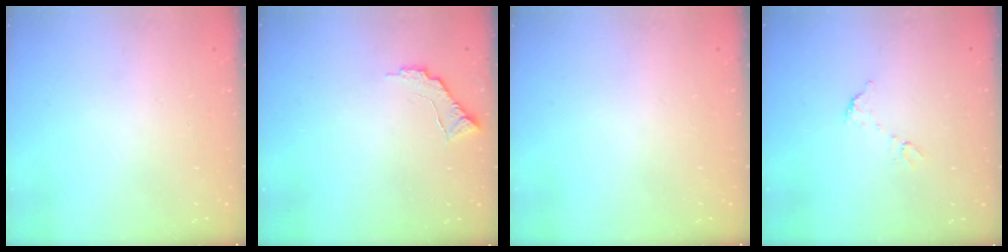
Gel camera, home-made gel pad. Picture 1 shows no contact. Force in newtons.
{"total": 8.3, "press": 8.3, "slide": 0.4}
{"total": 0.0}
{"total": 5.8, "press": 5.8, "slide": 0.3}